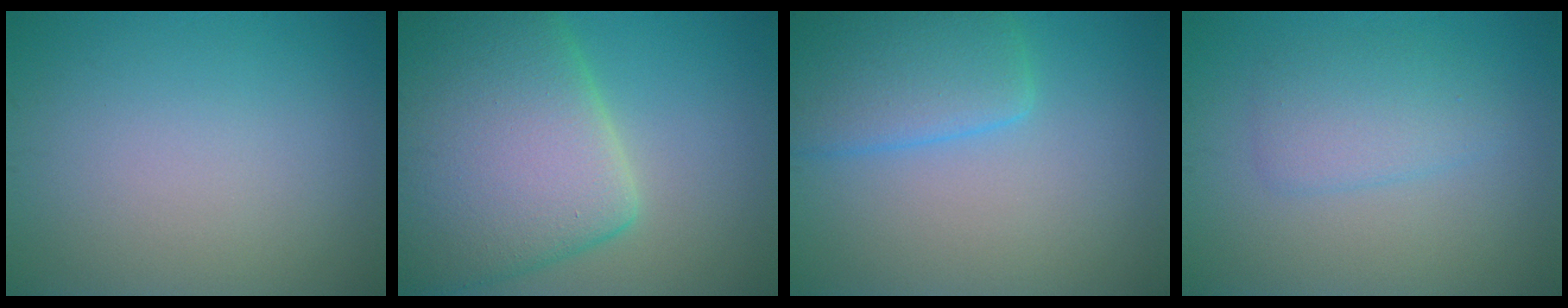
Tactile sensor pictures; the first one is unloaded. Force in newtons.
{"total": 13.6, "press": 13.6, "slide": 0.6}
{"total": 5.1, "press": 5.1, "slide": 0.2}
{"total": 2.8, "press": 2.8, "slide": 0.1}